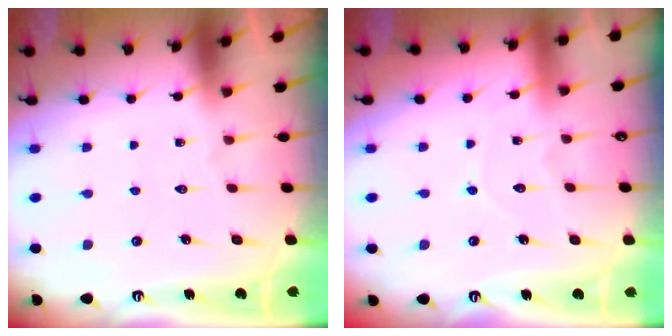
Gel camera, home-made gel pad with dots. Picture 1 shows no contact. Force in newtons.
{"total": 5.5, "press": 5.5, "slide": 0.3}